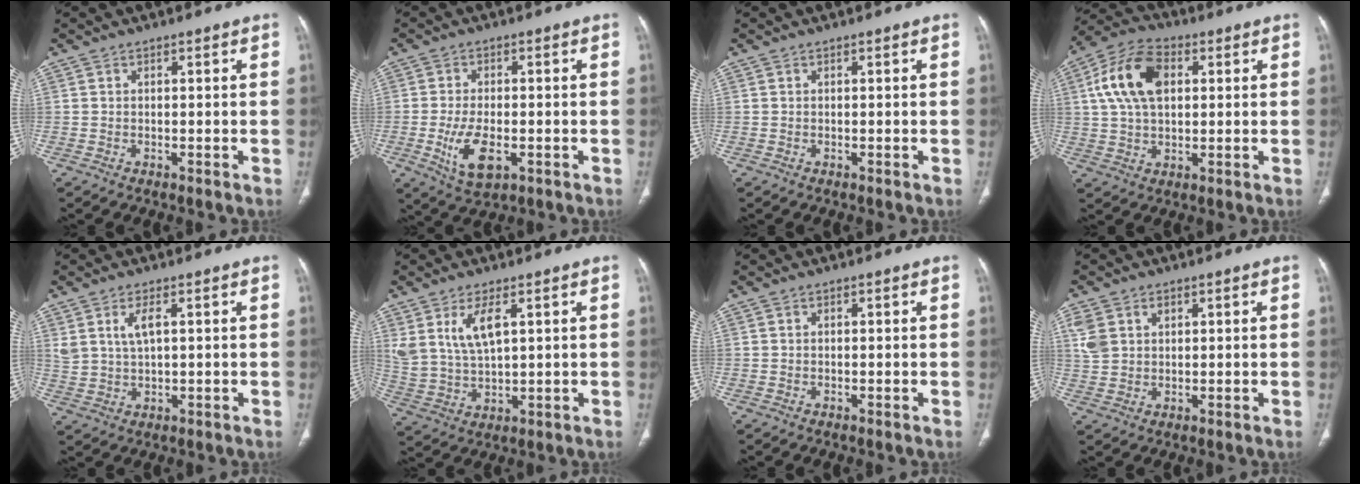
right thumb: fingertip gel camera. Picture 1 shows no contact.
{"total": 8.2, "force": [-2.3, 4.1, 6.8], "torque": [-0.130, -0.003, -0.031]}
{"total": 0.0}
{"total": 13.2, "force": [3.2, 8.0, 10.0], "torque": [-0.188, 0.016, 0.054]}
{"total": 4.5, "force": [1.8, 1.8, 3.7], "torque": [-0.075, -0.008, 0.044]}
{"total": 8.2, "force": [3.6, 3.4, 6.5], "torque": [-0.133, -0.016, 0.083]}
{"total": 0.0}
{"total": 5.3, "force": [2.1, 3.9, 2.9], "torque": [-0.050, 0.001, 0.050]}